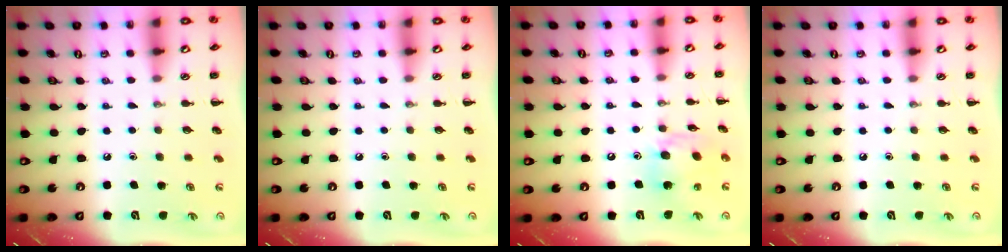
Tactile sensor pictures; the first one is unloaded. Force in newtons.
{"total": 0.0}
{"total": 12.0, "press": 11.9, "slide": 1.6}
{"total": 0.0}